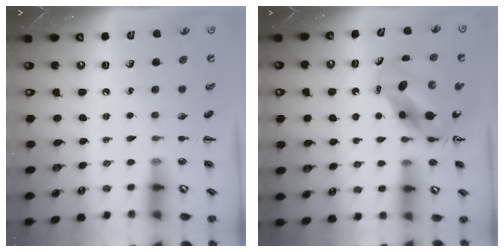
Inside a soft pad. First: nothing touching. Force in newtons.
{"total": 6.8, "press": 6.6, "slide": 1.7}